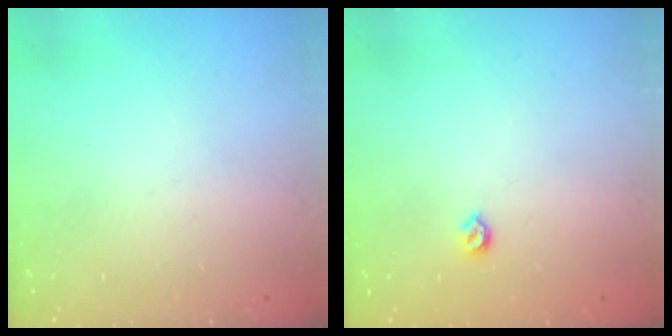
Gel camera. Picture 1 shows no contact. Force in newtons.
{"total": 4.0, "press": 3.9, "slide": 0.8}